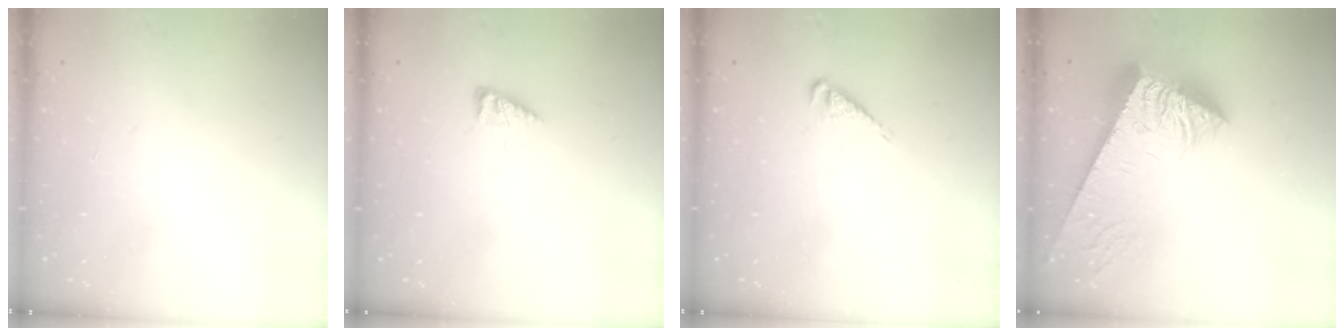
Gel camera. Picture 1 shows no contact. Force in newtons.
{"total": 2.9, "press": 2.9, "slide": 0.3}
{"total": 3.4, "press": 3.4, "slide": 0.6}
{"total": 7.8, "press": 7.7, "slide": 1.0}